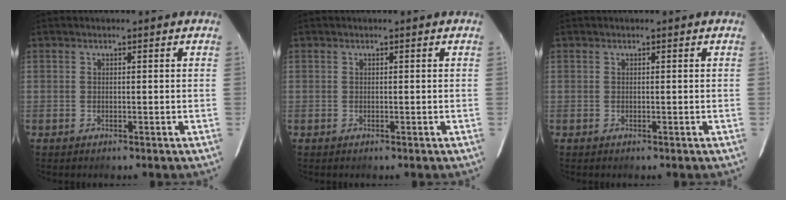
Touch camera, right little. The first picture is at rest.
{"total": 0.0}
{"total": 0.0}